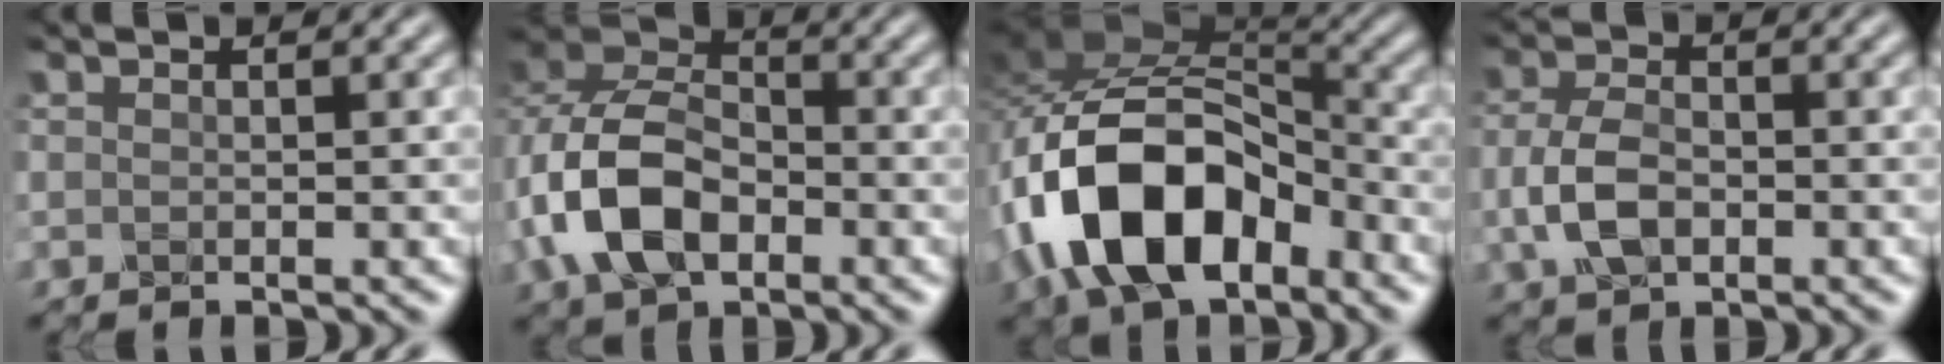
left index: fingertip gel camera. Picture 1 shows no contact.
{"total": 8.1, "force": [-2.5, 5.2, 5.6], "torque": [-0.127, 0.004, -0.055]}
{"total": 12.3, "force": [-5.1, 6.7, 8.9], "torque": [-0.182, 0.006, -0.094]}
{"total": 4.0, "force": [-1.2, 2.3, 3.1], "torque": [-0.078, 0.003, -0.025]}